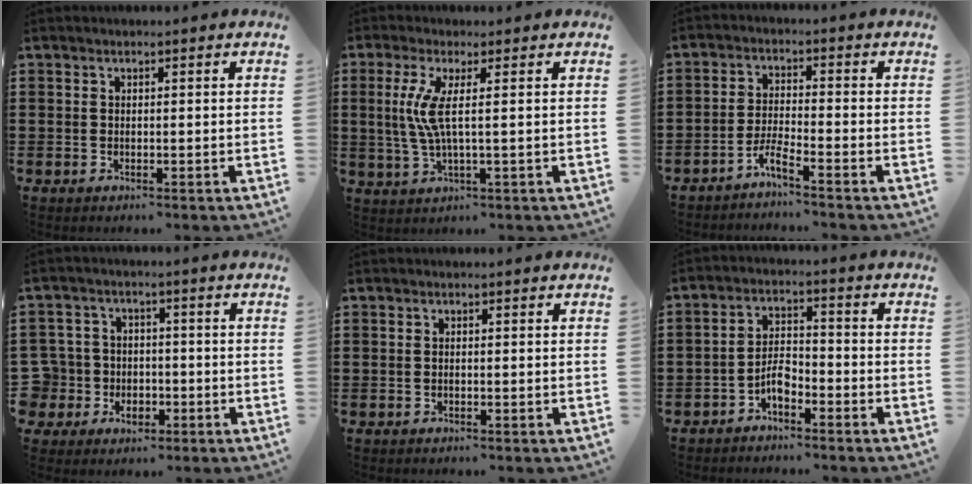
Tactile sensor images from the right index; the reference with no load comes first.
{"total": 6.0, "force": [0.8, 0.4, 5.9], "torque": [-0.143, -0.020, 0.002]}
{"total": 3.5, "force": [-3.2, -0.3, 1.4], "torque": [-0.035, 0.000, -0.067]}
{"total": 5.5, "force": [-1.6, 5.2, 0.8], "torque": [-0.056, 0.005, -0.034]}
{"total": 0.0}
{"total": 4.4, "force": [-2.6, 2.0, 2.9], "torque": [-0.065, 0.005, -0.053]}